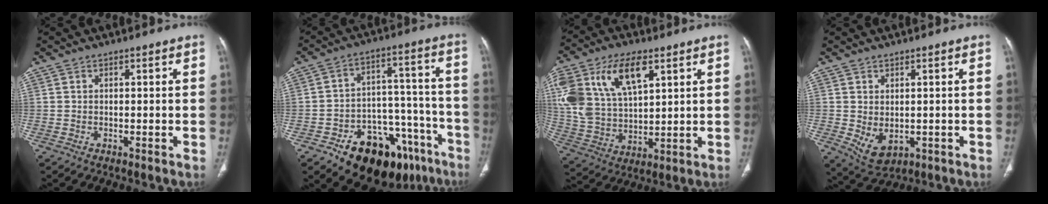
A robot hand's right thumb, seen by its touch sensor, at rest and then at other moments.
{"total": 22.2, "force": [-13.0, 12.4, 13.0], "torque": [-0.121, 0.098, -0.183]}
{"total": 20.4, "force": [8.7, 11.1, 14.8], "torque": [-0.302, -0.008, 0.169]}
{"total": 5.5, "force": [-0.6, 3.5, 4.1], "torque": [-0.064, -0.008, 0.010]}